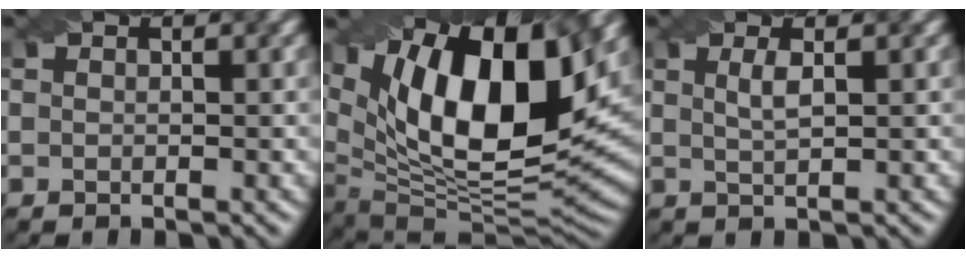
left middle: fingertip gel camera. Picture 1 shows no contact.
{"total": 16.4, "force": [6.3, 7.0, 13.5], "torque": [-0.228, 0.015, 0.102]}
{"total": 1.5, "force": [0.3, 0.4, 1.4], "torque": [-0.025, 0.001, 0.006]}